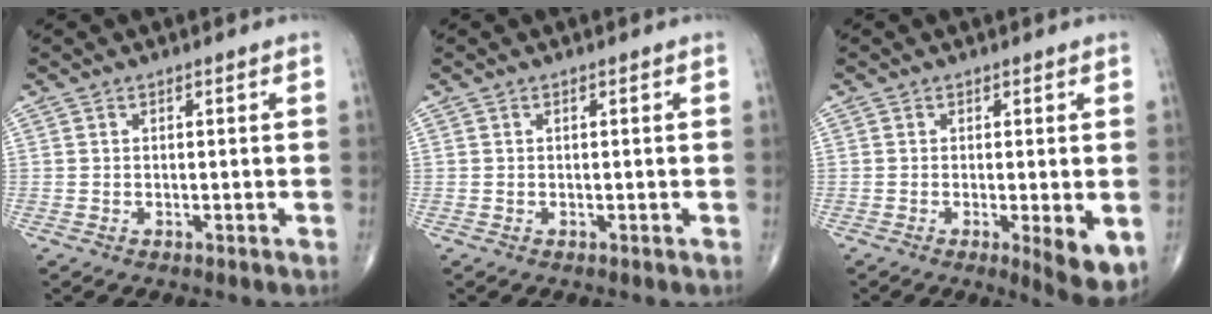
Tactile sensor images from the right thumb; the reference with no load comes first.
{"total": 0.0}
{"total": 6.3, "force": [-1.3, 1.6, 5.9], "torque": [-0.082, -0.018, -0.019]}